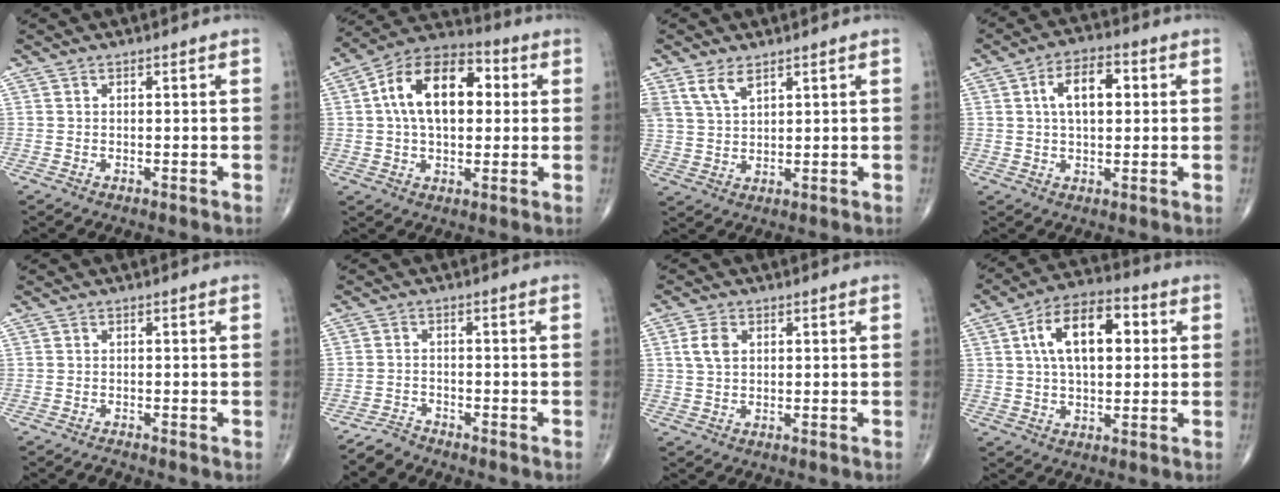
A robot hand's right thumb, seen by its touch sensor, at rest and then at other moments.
{"total": 16.9, "force": [2.9, 10.0, 13.3], "torque": [-0.201, 0.025, 0.040]}
{"total": 5.1, "force": [3.3, 2.4, 3.1], "torque": [-0.059, -0.011, 0.073]}
{"total": 8.7, "force": [1.9, 4.7, 7.1], "torque": [-0.108, 0.013, 0.027]}
{"total": 0.6, "force": [-0.6, 0.1, -0.1], "torque": [0.001, -0.004, -0.015]}
{"total": 2.6, "force": [-2.5, 0.5, -0.4], "torque": [0.005, -0.003, -0.054]}
{"total": 3.6, "force": [1.0, 2.5, 2.4], "torque": [-0.048, 0.004, 0.019]}
{"total": 14.2, "force": [3.2, 7.7, 11.6], "torque": [-0.179, 0.019, 0.047]}